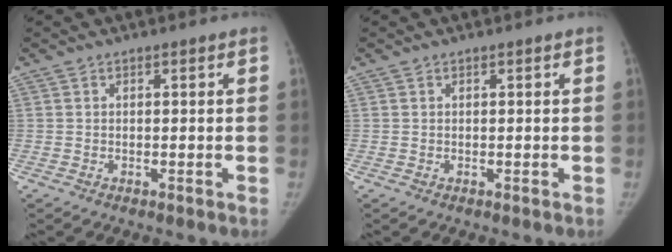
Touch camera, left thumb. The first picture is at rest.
{"total": 0.0}